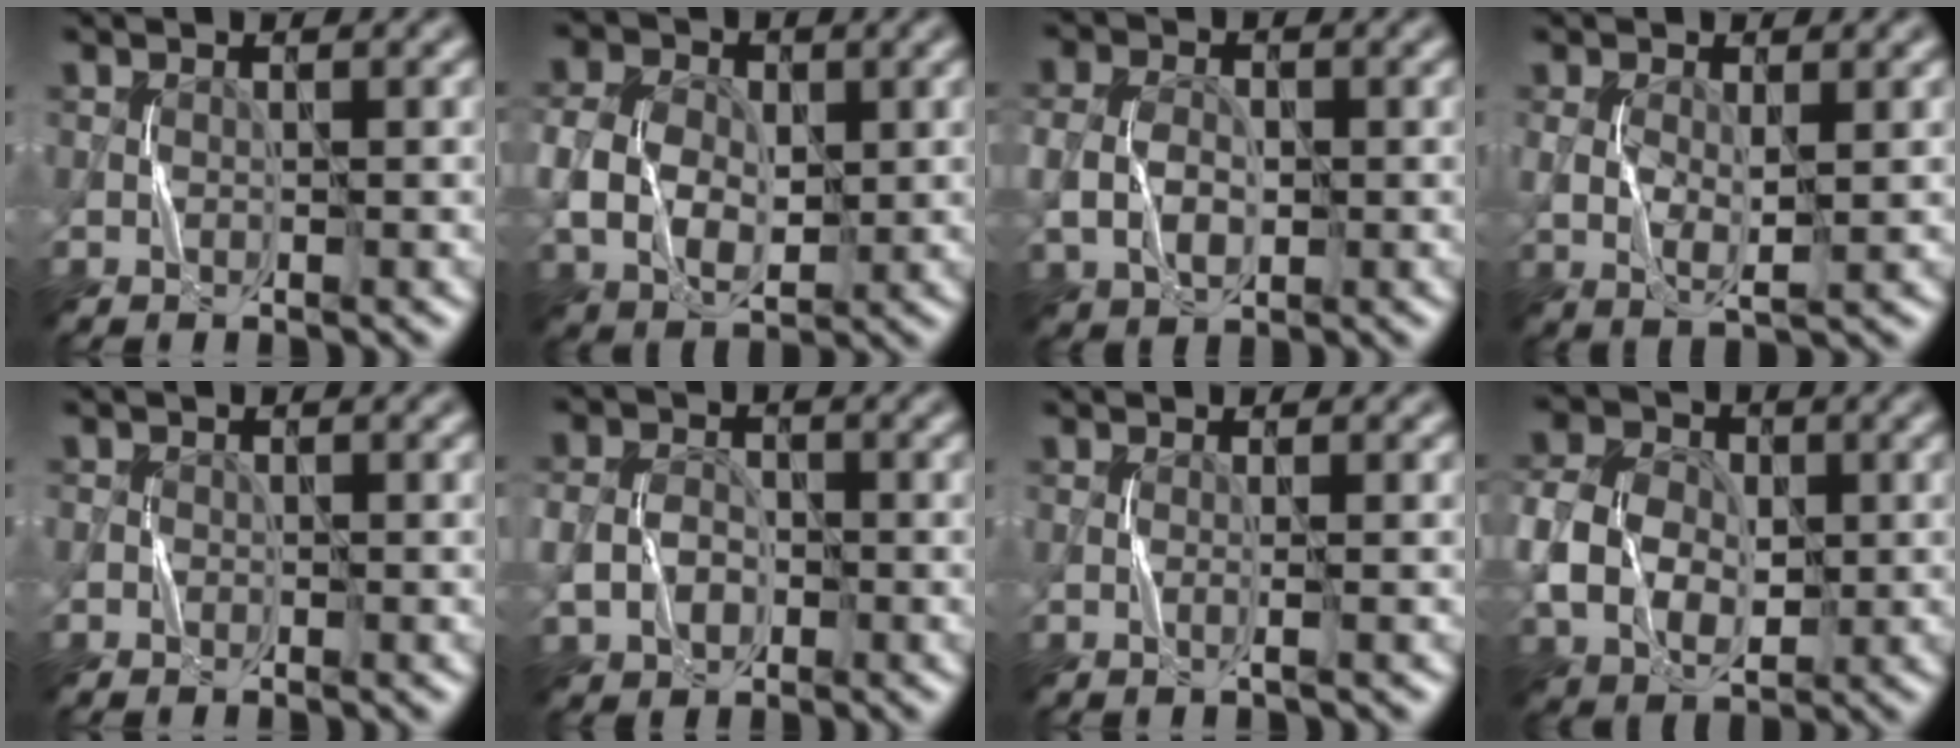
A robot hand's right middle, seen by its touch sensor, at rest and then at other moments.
{"total": 6.7, "force": [0.3, 5.0, 4.3], "torque": [-0.107, 0.000, 0.011]}
{"total": 3.9, "force": [-0.2, 2.9, 2.6], "torque": [-0.058, 0.000, -0.005]}
{"total": 3.1, "force": [0.5, 1.7, 2.6], "torque": [-0.051, -0.002, 0.013]}
{"total": 0.5, "force": [-0.2, 0.5, -0.1], "torque": [0.008, 0.002, -0.006]}
{"total": 3.1, "force": [-0.5, 2.5, 1.7], "torque": [-0.033, -0.001, -0.011]}
{"total": 0.6, "force": [0.1, 0.0, 0.6], "torque": [-0.009, -0.003, -0.002]}
{"total": 7.7, "force": [-0.3, 6.0, 4.9], "torque": [-0.116, 0.006, -0.012]}